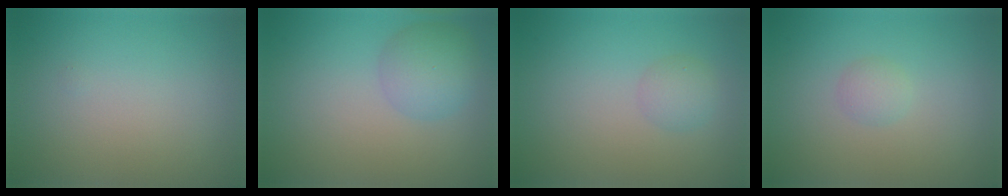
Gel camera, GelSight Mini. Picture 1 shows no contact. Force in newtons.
{"total": 3.8, "press": 3.8, "slide": 0.1}
{"total": 1.6, "press": 1.6, "slide": 0.1}
{"total": 1.2, "press": 1.2, "slide": 0.1}